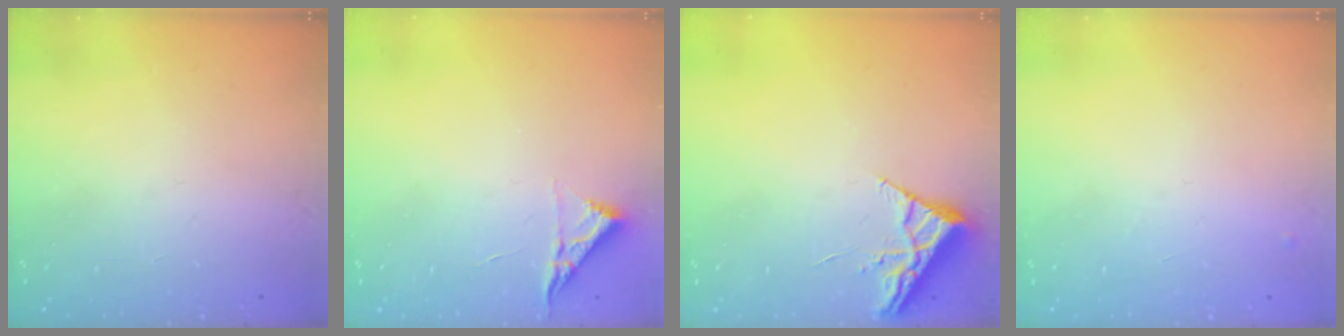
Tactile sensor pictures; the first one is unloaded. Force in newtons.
{"total": 5.1, "press": 5.0, "slide": 0.7}
{"total": 3.9, "press": 3.9, "slide": 0.5}
{"total": 4.5, "press": 4.4, "slide": 0.6}